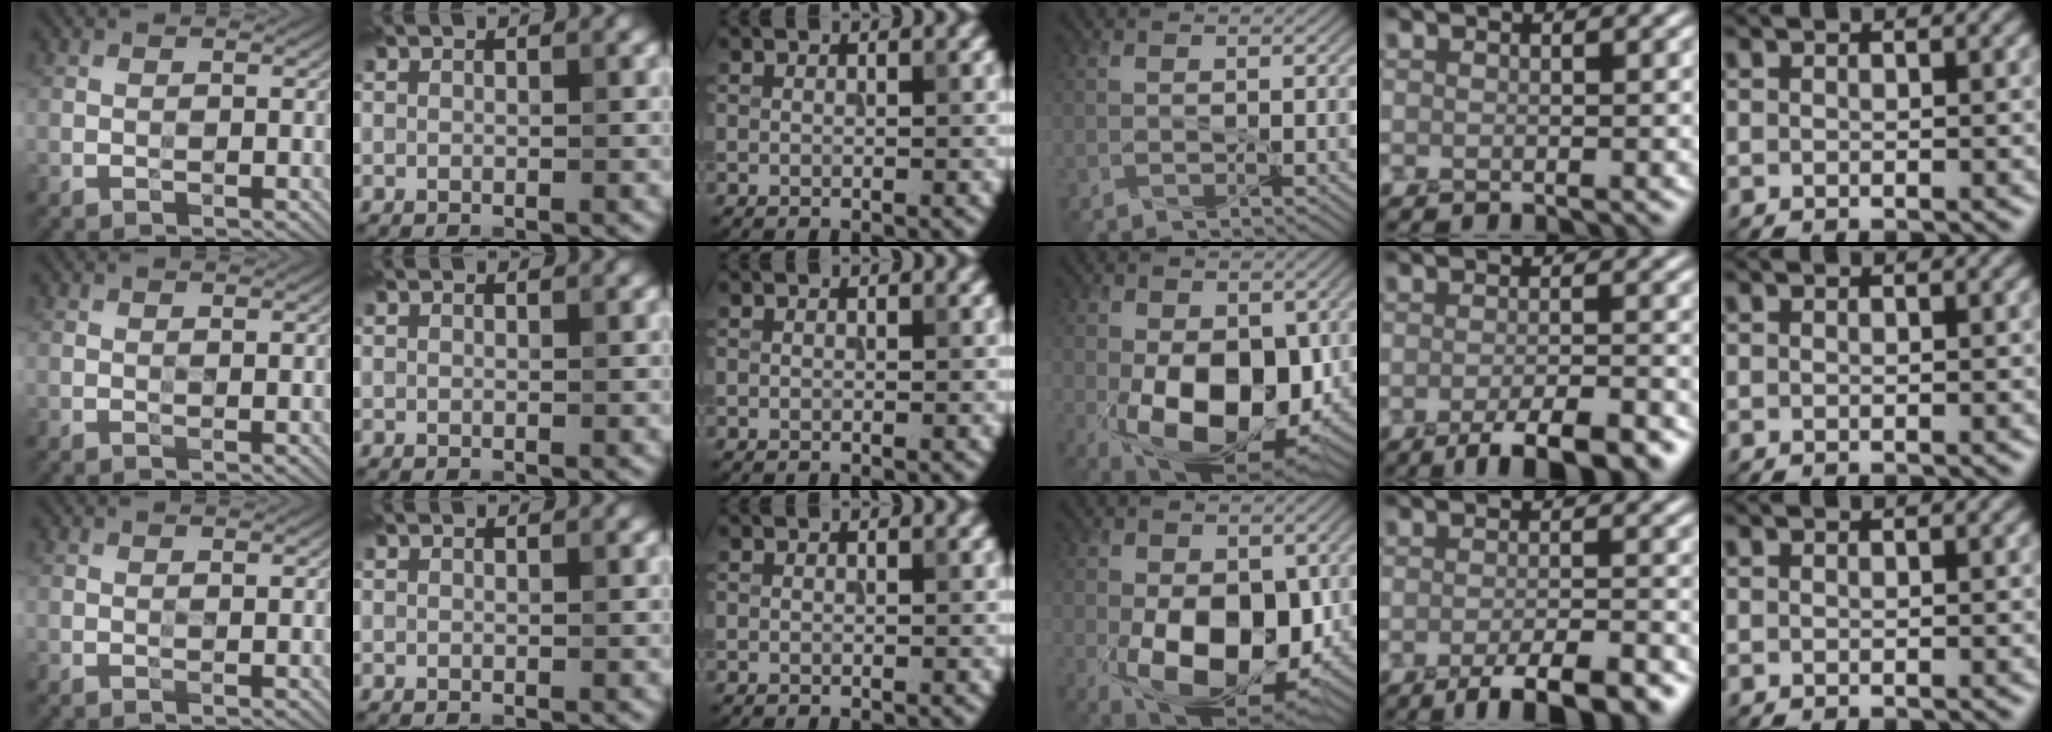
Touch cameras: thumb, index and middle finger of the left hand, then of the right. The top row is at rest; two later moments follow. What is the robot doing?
{"motion": "peel", "object": "velcro strap"}